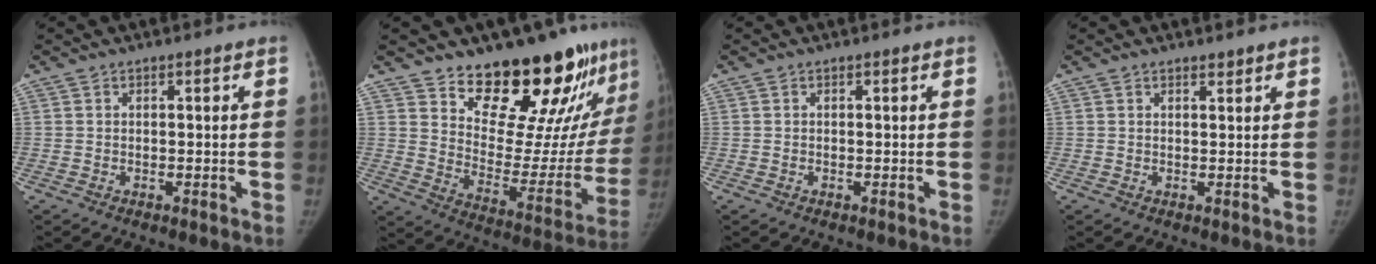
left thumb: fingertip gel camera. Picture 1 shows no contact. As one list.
[{"total": 23.2, "force": [18.0, 8.4, 12.1], "torque": [-0.125, -0.129, 0.259]}, {"total": 0.0}, {"total": 1.0, "force": [1.0, 0.2, 0.3], "torque": [-0.004, -0.008, 0.016]}]